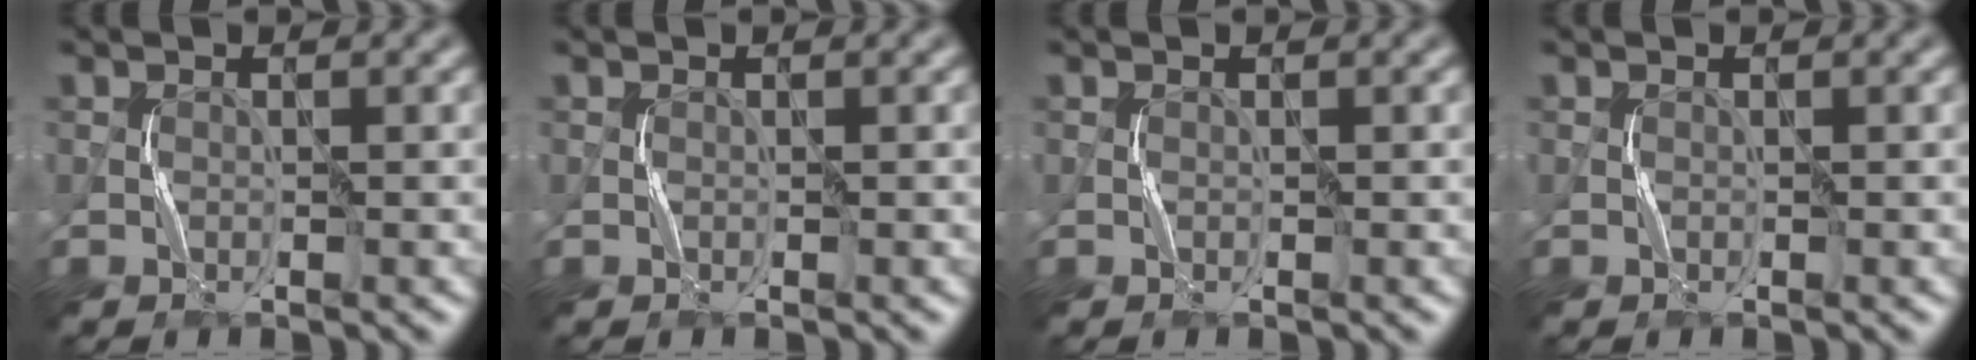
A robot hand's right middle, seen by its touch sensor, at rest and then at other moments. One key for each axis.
{"total": 0.0}
{"total": 0.0}
{"total": 0.0}